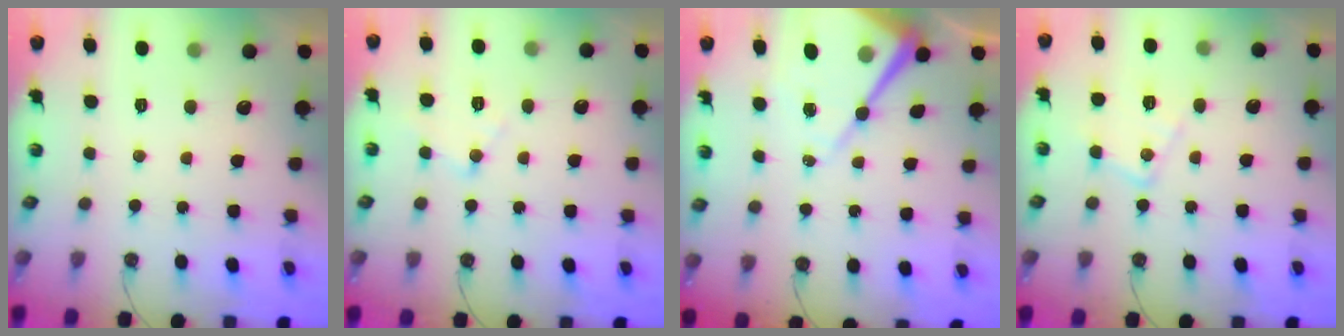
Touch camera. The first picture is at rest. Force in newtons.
{"total": 8.5, "press": 8.4, "slide": 0.8}
{"total": 14.2, "press": 14.1, "slide": 1.3}
{"total": 11.2, "press": 11.1, "slide": 0.7}